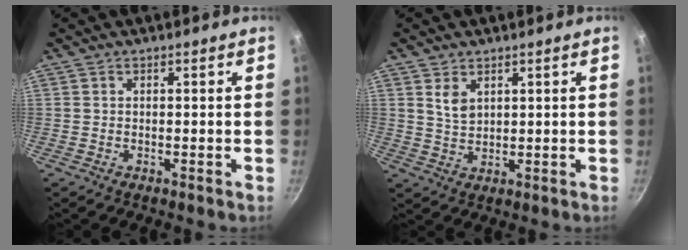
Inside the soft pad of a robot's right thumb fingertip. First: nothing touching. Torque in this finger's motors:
{"motor_torque": [-0.07, -0.08, 0.01, 0.22, 0.09]}